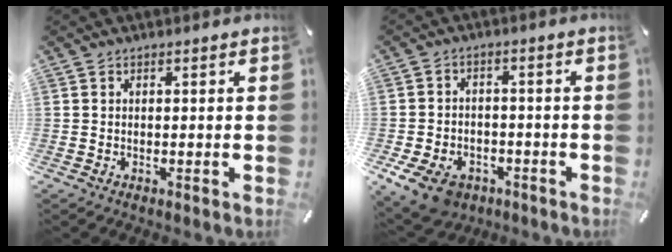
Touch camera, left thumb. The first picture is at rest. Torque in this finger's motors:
{"motor_torque": [0.27, 2.27, 0.91, 0.54, 0.23]}